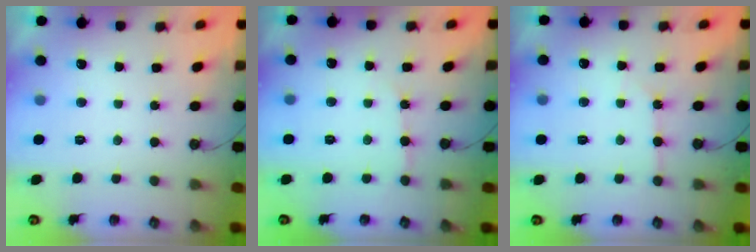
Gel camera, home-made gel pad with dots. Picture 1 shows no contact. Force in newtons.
{"total": 4.1, "press": 4.0, "slide": 0.3}
{"total": 5.2, "press": 5.1, "slide": 0.8}